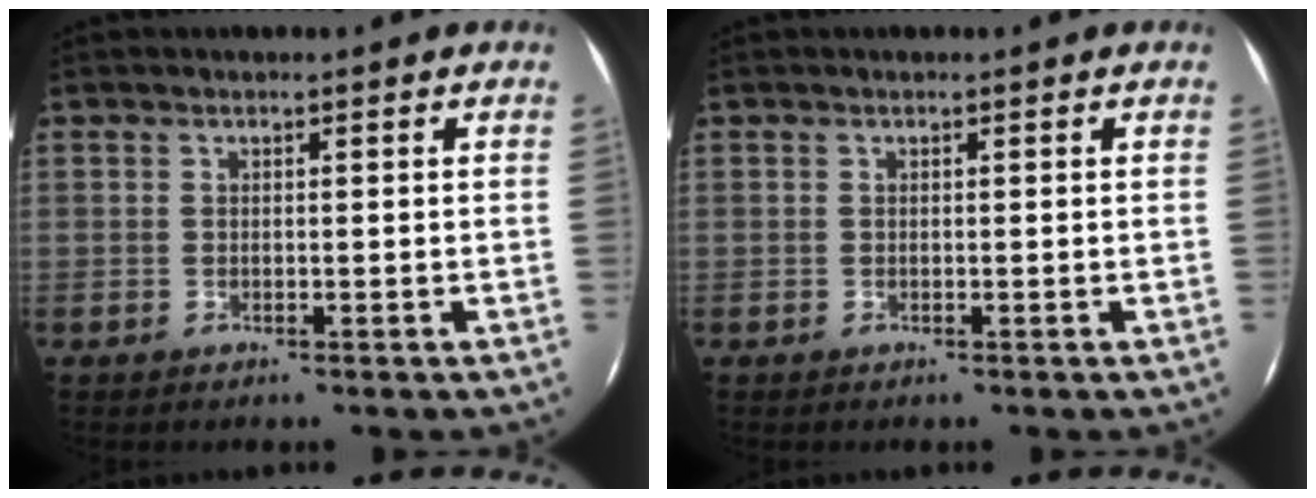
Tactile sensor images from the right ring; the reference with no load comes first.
{"total": 0.0}